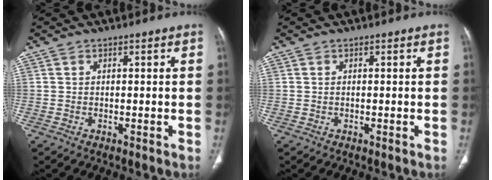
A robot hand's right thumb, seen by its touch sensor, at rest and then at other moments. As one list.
[{"total": 0.0}]